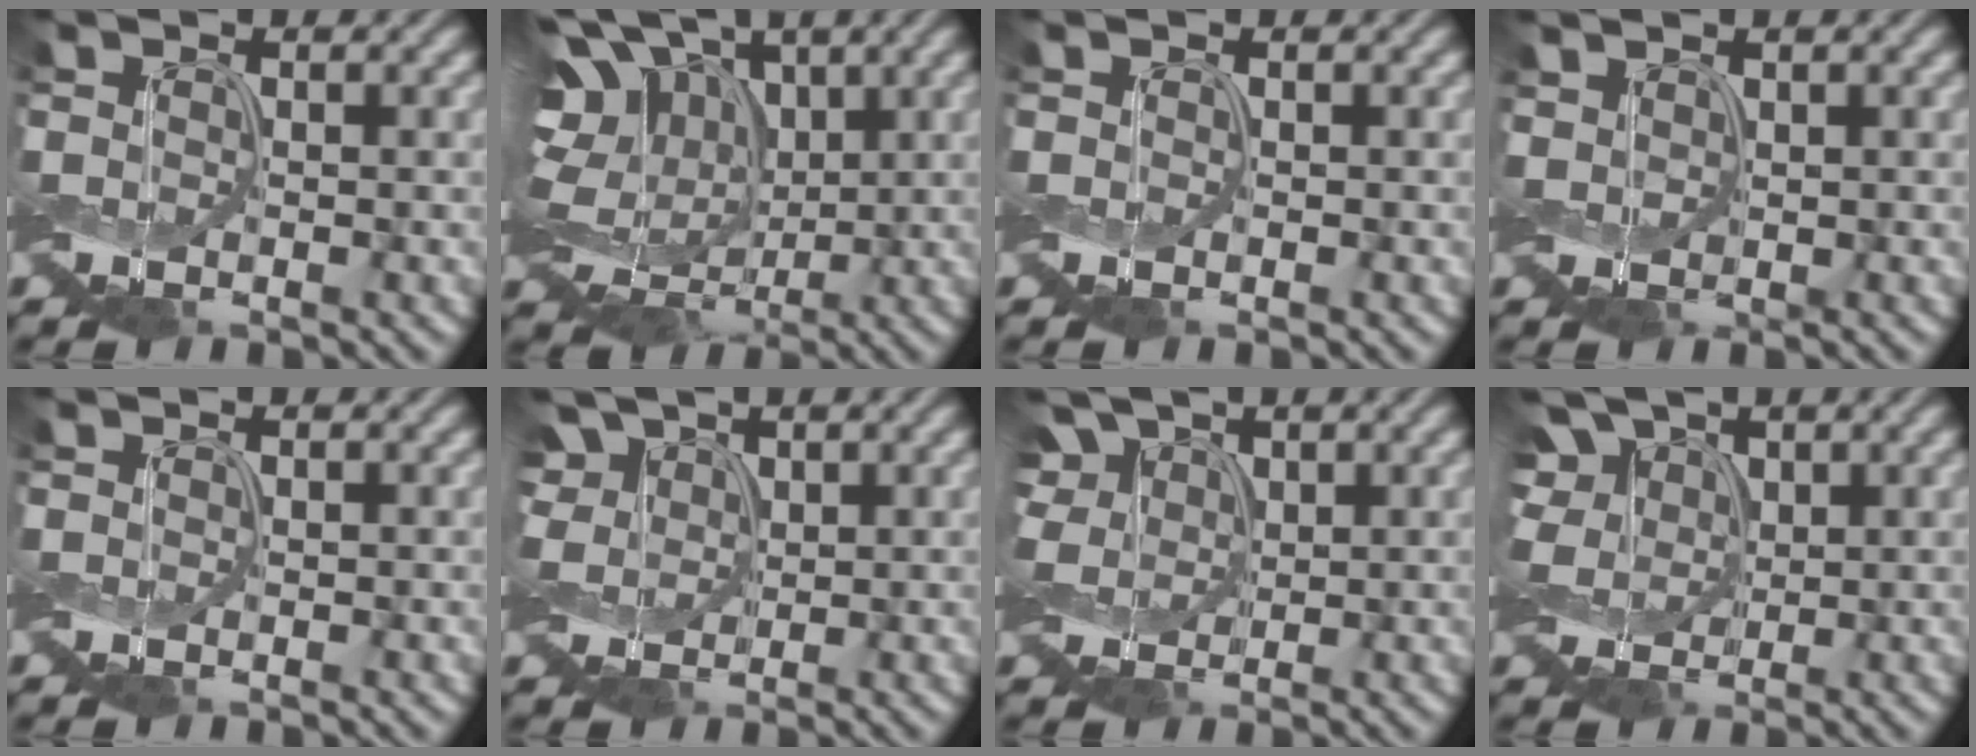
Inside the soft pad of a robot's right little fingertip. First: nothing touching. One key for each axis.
{"total": 13.9, "fx": 3.3, "fy": 10.2, "fz": 8.9, "tx": -0.209, "ty": 0.018, "tz": 0.046}
{"total": 0.0}
{"total": 1.1, "fx": 0.7, "fy": 0.6, "fz": 0.4, "tx": -0.014, "ty": 0.005, "tz": 0.013}
{"total": 0.0}
{"total": 2.8, "fx": 0.8, "fy": 2.3, "fz": 1.4, "tx": -0.040, "ty": 0.006, "tz": 0.009}
{"total": 3.8, "fx": 1.3, "fy": 2.9, "fz": 2.1, "tx": -0.063, "ty": 0.011, "tz": 0.017}
{"total": 5.8, "fx": 1.7, "fy": 4.4, "fz": 3.4, "tx": -0.091, "ty": 0.018, "tz": 0.022}